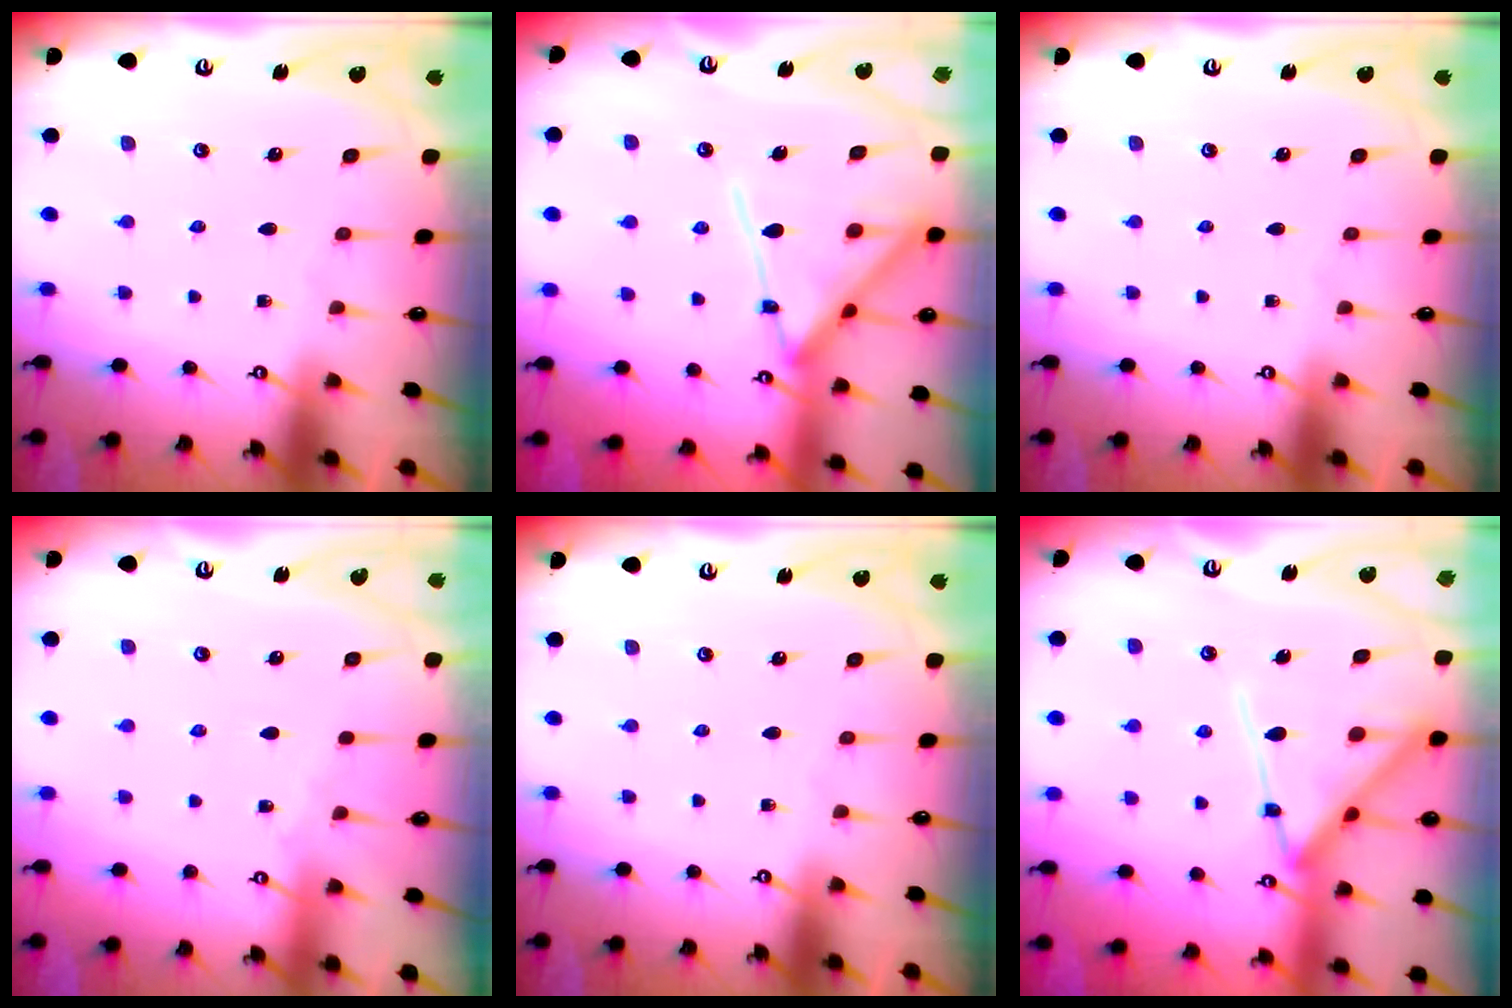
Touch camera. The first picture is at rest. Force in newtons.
{"total": 19.0, "press": 18.9, "slide": 1.6}
{"total": 0.0}
{"total": 1.8, "press": 1.8, "slide": 0.4}
{"total": 0.0}
{"total": 16.4, "press": 16.3, "slide": 1.4}